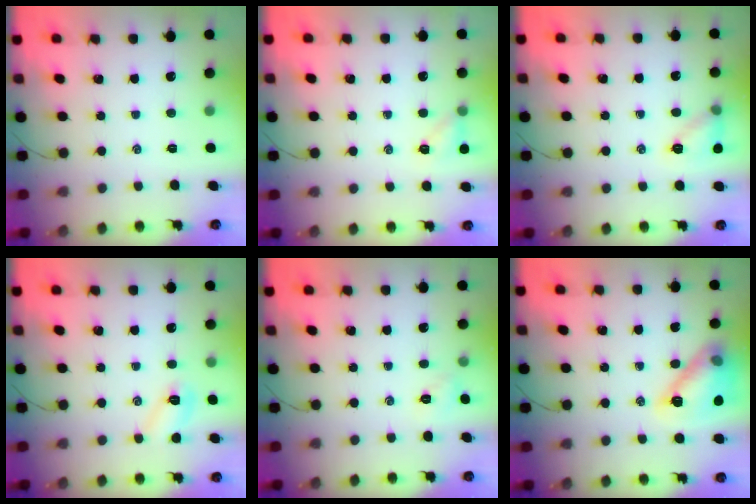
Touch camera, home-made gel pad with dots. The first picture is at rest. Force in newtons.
{"total": 5.6, "press": 5.4, "slide": 1.7}
{"total": 8.5, "press": 8.5, "slide": 0.9}
{"total": 4.8, "press": 4.7, "slide": 1.2}
{"total": 2.2, "press": 2.2, "slide": 0.5}
{"total": 13.6, "press": 13.6, "slide": 1.0}